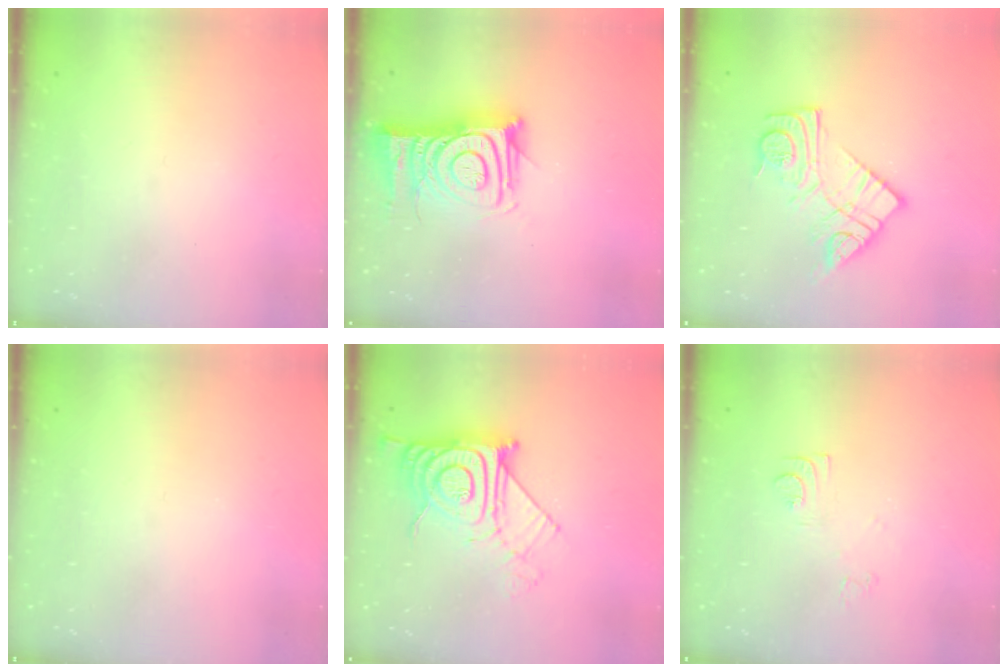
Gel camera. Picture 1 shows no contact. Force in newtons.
{"total": 15.1, "press": 15.1, "slide": 1.1}
{"total": 14.2, "press": 14.1, "slide": 1.0}
{"total": 0.0}
{"total": 18.7, "press": 18.6, "slide": 1.4}
{"total": 6.5, "press": 6.4, "slide": 0.8}